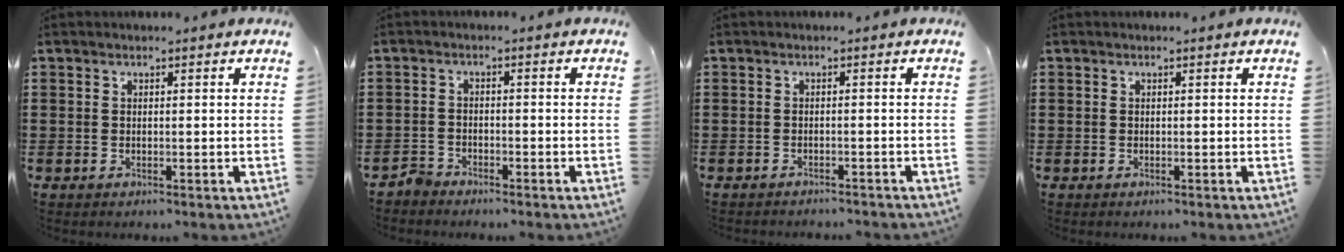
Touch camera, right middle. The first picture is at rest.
{"total": 2.1, "force": [-2.1, 0.6, -0.1], "torque": [-0.011, 0.001, -0.046]}
{"total": 1.0, "force": [-1.0, -0.1, 0.1], "torque": [-0.005, -0.002, -0.019]}
{"total": 0.0}